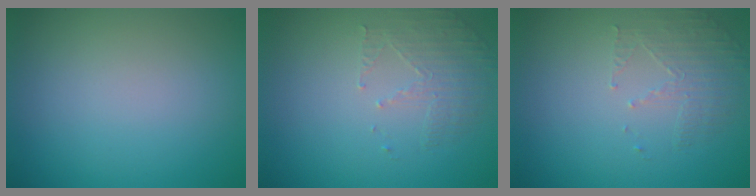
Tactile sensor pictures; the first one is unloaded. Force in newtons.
{"total": 1.7, "press": 0.9, "slide": 1.4}
{"total": 1.7, "press": 0.9, "slide": 1.4}